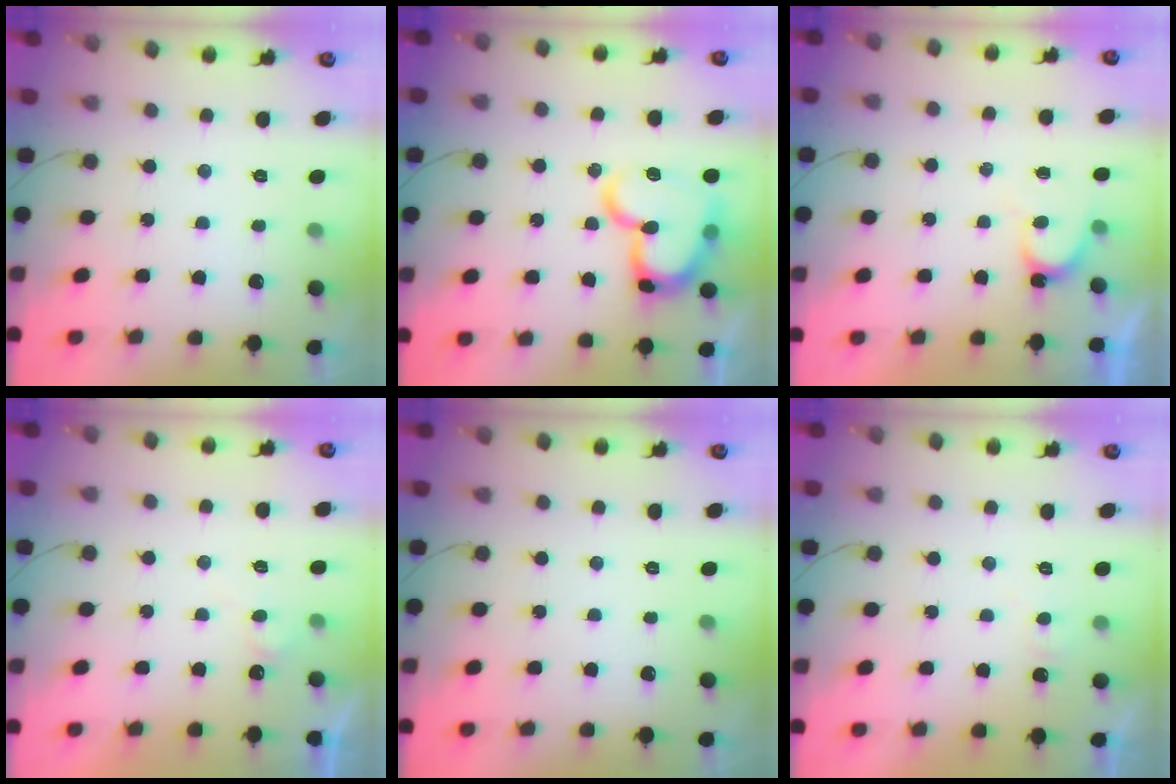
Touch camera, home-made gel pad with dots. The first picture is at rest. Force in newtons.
{"total": 18.8, "press": 18.6, "slide": 2.2}
{"total": 4.6, "press": 4.6, "slide": 0.4}
{"total": 5.5, "press": 5.5, "slide": 0.4}
{"total": 0.0}
{"total": 3.8, "press": 3.8, "slide": 0.4}